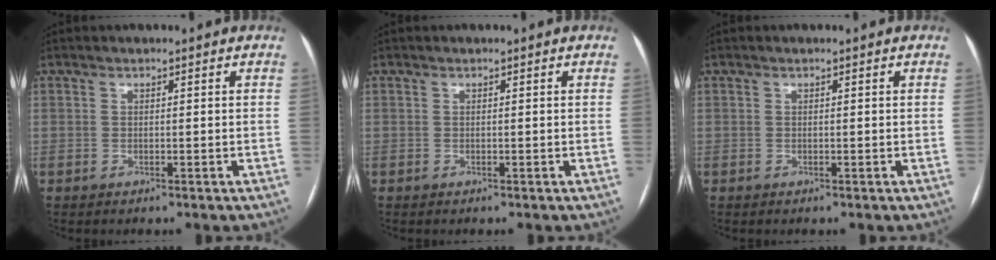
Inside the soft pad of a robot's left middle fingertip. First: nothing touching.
{"total": 0.0}
{"total": 0.0}